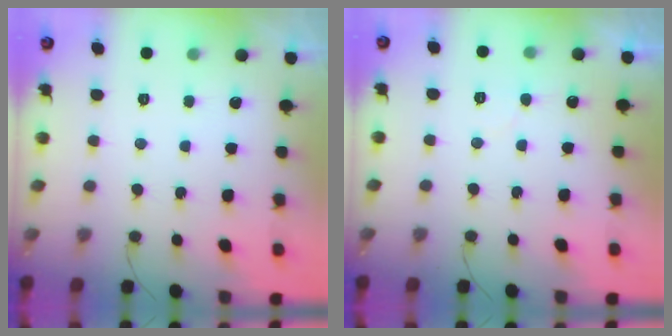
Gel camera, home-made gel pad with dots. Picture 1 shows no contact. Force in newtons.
{"total": 4.6, "press": 4.6, "slide": 0.3}